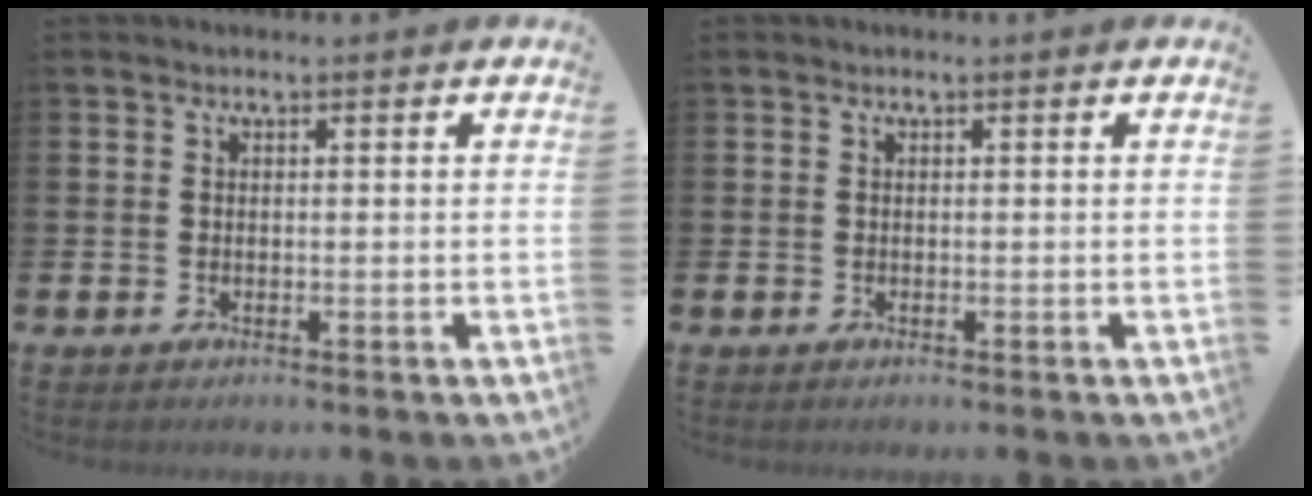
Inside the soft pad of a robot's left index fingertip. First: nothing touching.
{"total": 0.0}